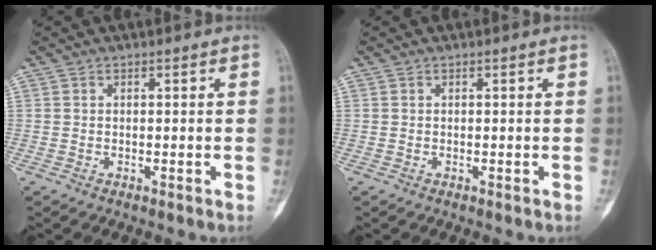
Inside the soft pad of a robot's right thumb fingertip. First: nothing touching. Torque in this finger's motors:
{"motor_torque": [0.28, 0.10, 0.06, -0.06, 0.03]}